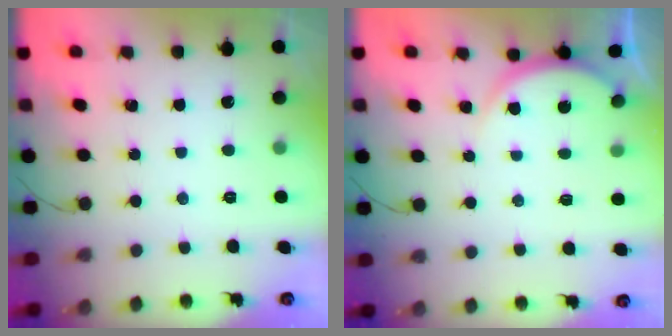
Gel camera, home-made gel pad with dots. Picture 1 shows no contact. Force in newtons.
{"total": 4.4, "press": 4.4, "slide": 0.5}